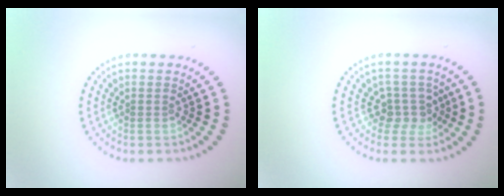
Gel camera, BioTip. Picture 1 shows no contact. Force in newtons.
{"total": 2.3, "press": 1.9, "slide": 1.4}